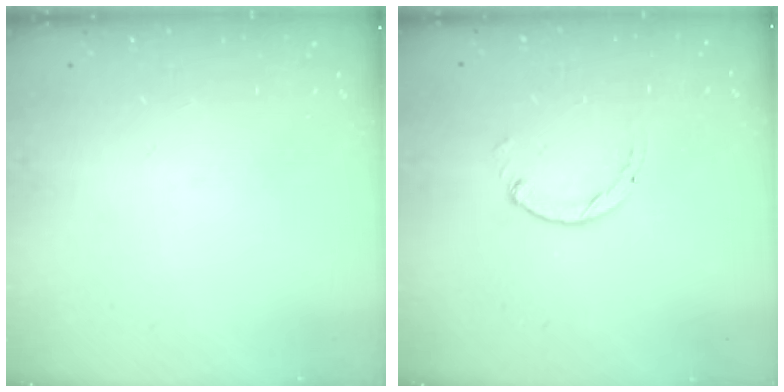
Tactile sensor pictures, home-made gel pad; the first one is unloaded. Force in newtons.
{"total": 0.7, "press": 0.7, "slide": 0.2}